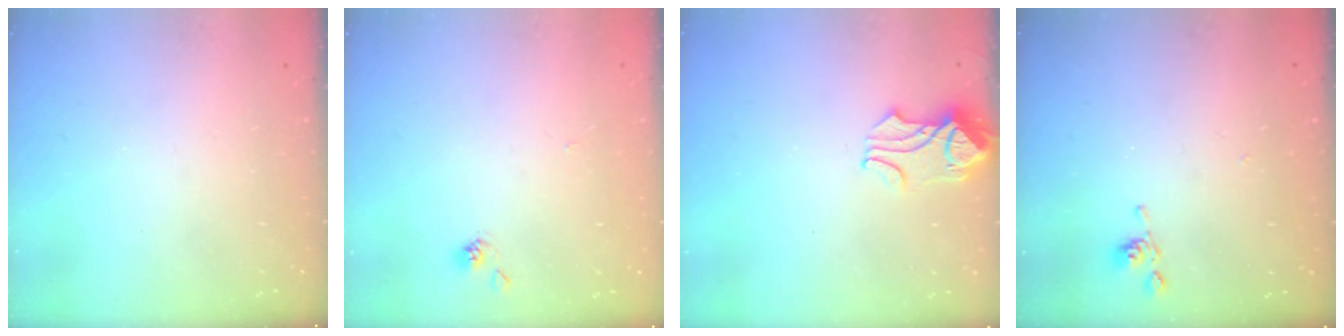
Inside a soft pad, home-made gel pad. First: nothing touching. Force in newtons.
{"total": 1.8, "press": 1.8, "slide": 0.1}
{"total": 0.9, "press": 0.2, "slide": 0.9}
{"total": 5.5, "press": 5.5, "slide": 0.2}